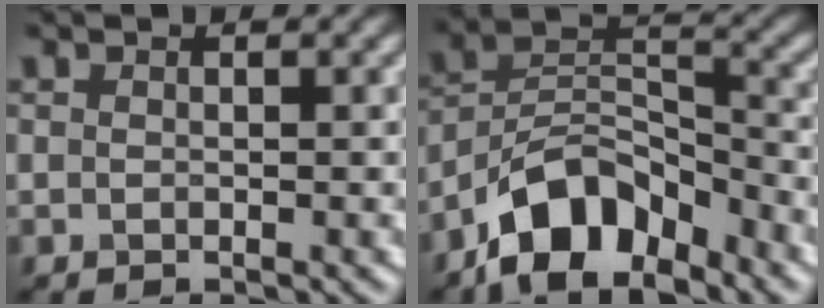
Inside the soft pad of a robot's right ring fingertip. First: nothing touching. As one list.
[{"total": 8.8, "force": [-6.3, 4.0, 4.8], "torque": [-0.071, 0.007, -0.128]}]